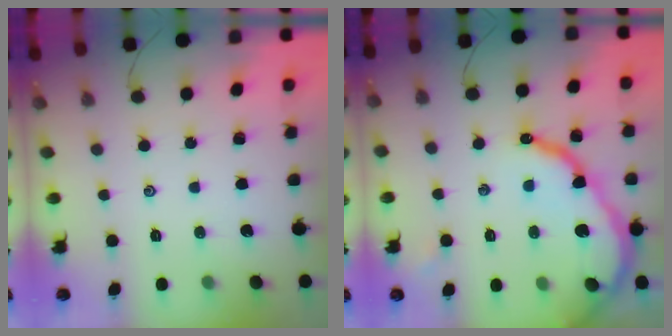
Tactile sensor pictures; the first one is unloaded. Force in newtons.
{"total": 14.2, "press": 14.2, "slide": 1.6}